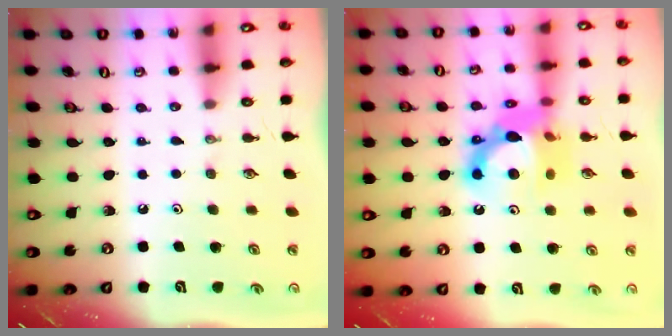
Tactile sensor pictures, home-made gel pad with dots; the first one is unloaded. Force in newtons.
{"total": 14.5, "press": 14.4, "slide": 1.7}